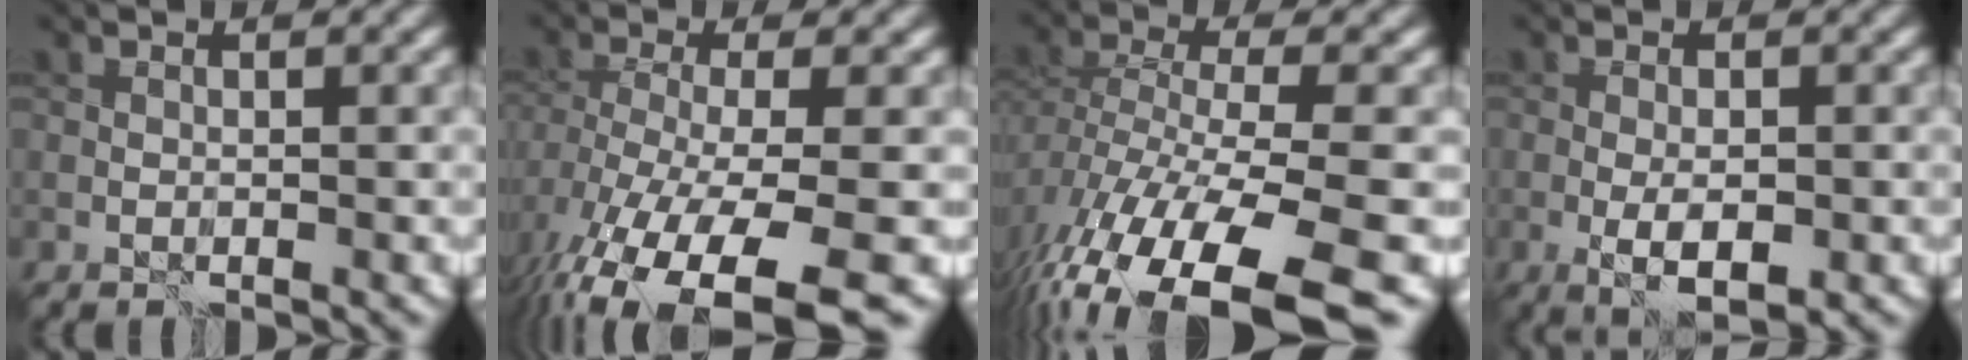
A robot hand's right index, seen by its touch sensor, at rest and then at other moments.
{"total": 12.4, "force": [-7.7, 4.9, 8.3], "torque": [-0.177, -0.039, -0.106]}
{"total": 13.6, "force": [-8.5, 5.5, 9.0], "torque": [-0.197, -0.028, -0.121]}
{"total": 3.7, "force": [-1.2, 1.4, 3.2], "torque": [-0.058, -0.007, -0.018]}